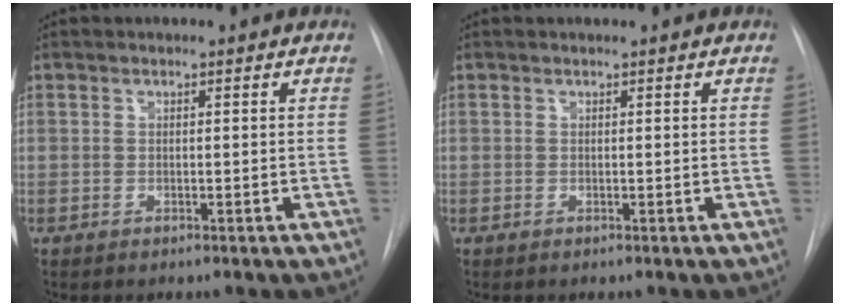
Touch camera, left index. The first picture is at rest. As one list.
[{"total": 0.0}]